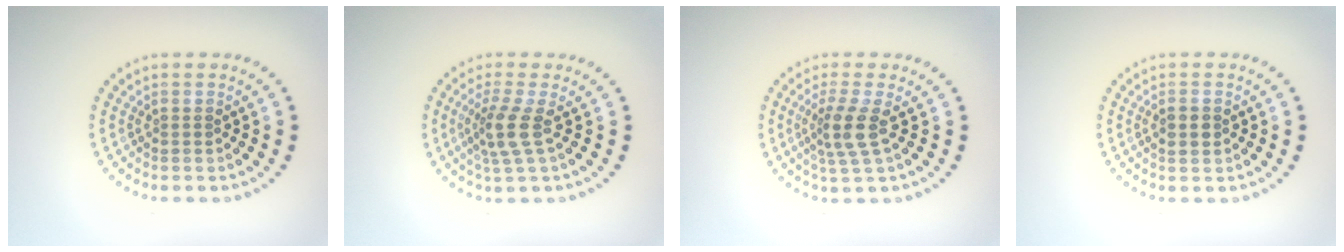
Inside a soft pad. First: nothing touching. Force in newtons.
{"total": 2.9, "press": 2.2, "slide": 1.8}
{"total": 2.8, "press": 2.2, "slide": 1.8}
{"total": 1.5, "press": 1.5, "slide": 0.2}